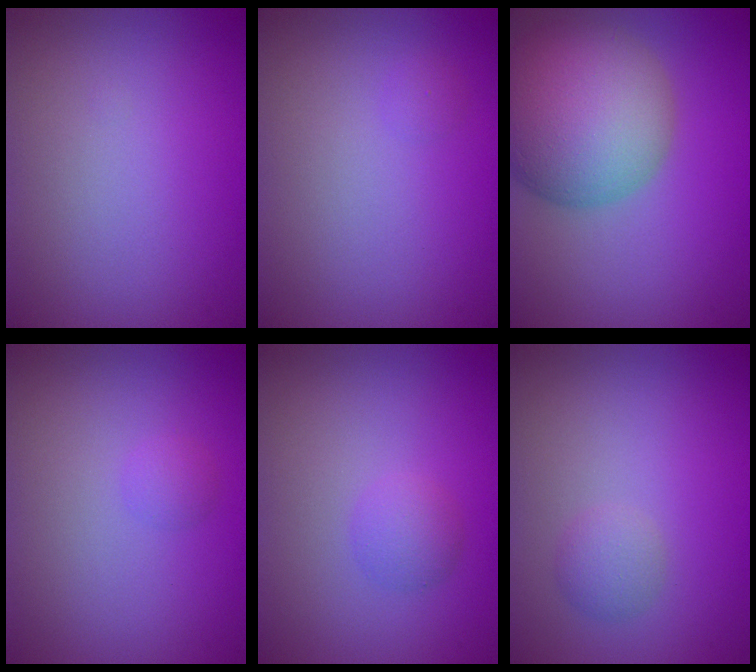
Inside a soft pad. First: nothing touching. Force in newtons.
{"total": 0.7, "press": 0.7, "slide": 0.1}
{"total": 11.2, "press": 11.2, "slide": 0.6}
{"total": 0.9, "press": 0.8, "slide": 0.1}
{"total": 1.6, "press": 1.6, "slide": 0.0}
{"total": 1.4, "press": 1.4, "slide": 0.1}